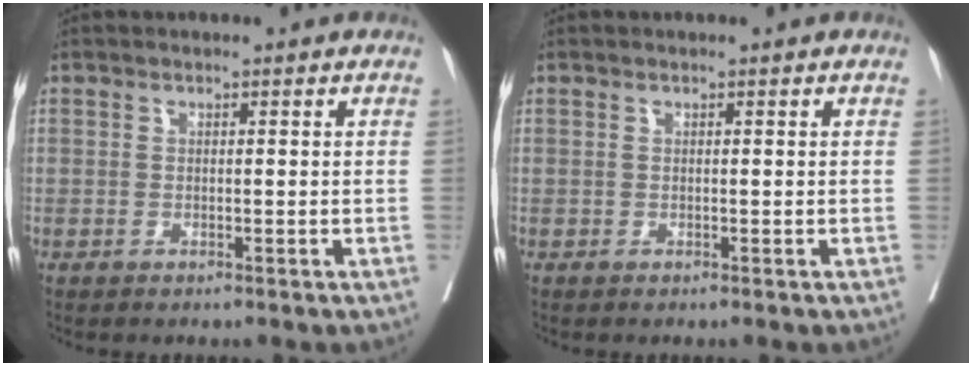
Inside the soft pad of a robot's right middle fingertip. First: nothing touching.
{"total": 0.0}